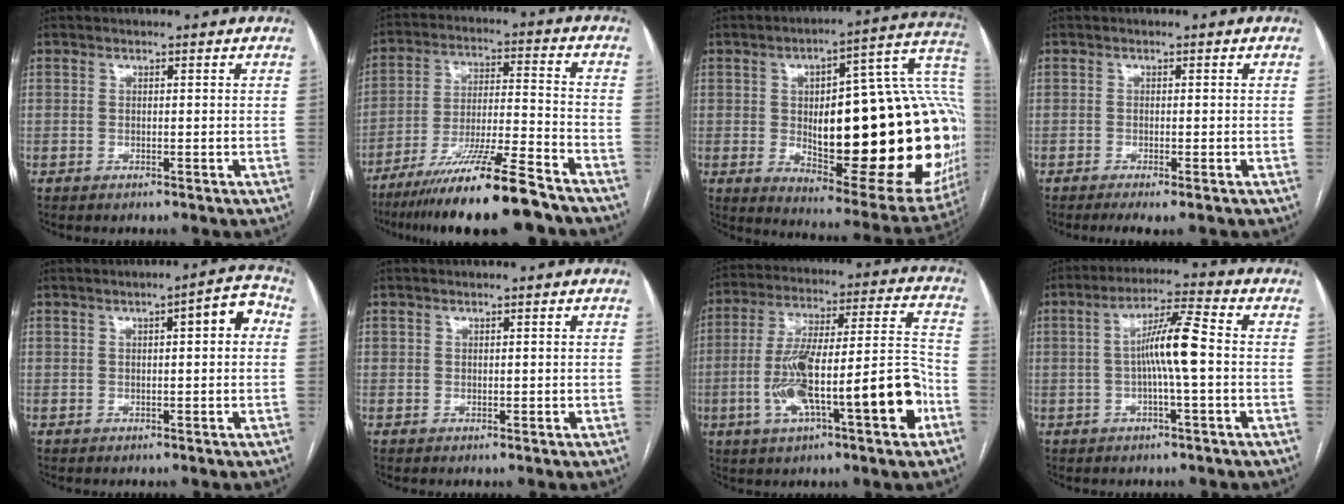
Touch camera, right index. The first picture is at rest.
{"total": 16.8, "force": [-12.9, 0.4, 10.8], "torque": [-0.188, -0.026, -0.221]}
{"total": 36.5, "force": [-1.5, 10.3, 35.0], "torque": [-0.391, 0.036, -0.002]}
{"total": 3.8, "force": [-2.9, 0.1, 2.4], "torque": [-0.030, -0.008, -0.043]}
{"total": 5.4, "force": [1.1, 1.2, 5.2], "torque": [-0.066, 0.027, 0.011]}
{"total": 0.7, "force": [0.3, 0.6, 0.4], "torque": [-0.002, 0.001, 0.005]}
{"total": 19.6, "force": [-6.1, 3.1, 18.4], "torque": [-0.290, 0.022, -0.088]}
{"total": 8.1, "force": [-0.3, 0.3, 8.1], "torque": [-0.149, 0.015, -0.010]}